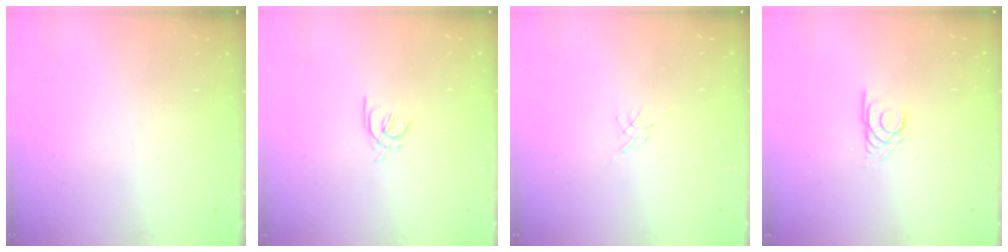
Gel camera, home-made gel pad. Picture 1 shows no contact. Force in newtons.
{"total": 2.8, "press": 2.7, "slide": 0.8}
{"total": 0.0}
{"total": 2.4, "press": 2.4, "slide": 0.2}